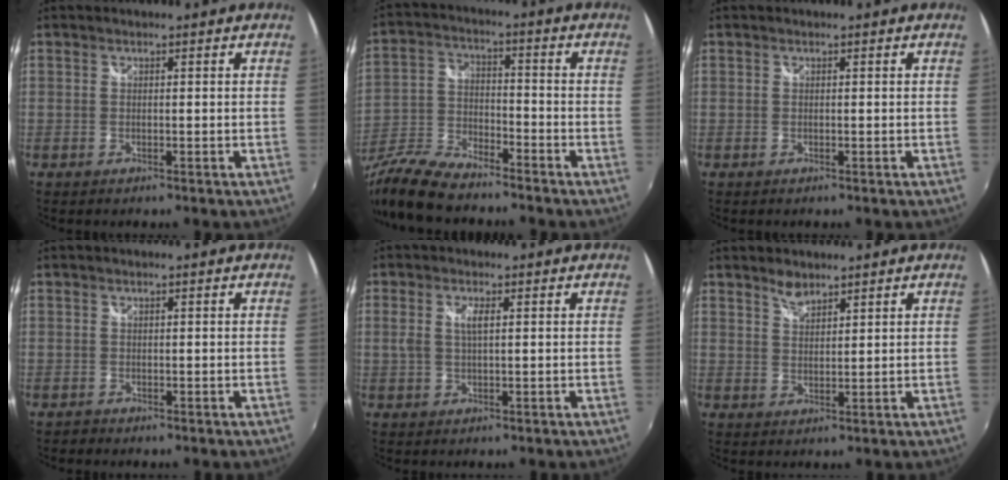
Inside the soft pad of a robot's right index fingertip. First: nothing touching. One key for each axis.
{"total": 16.0, "fx": -13.1, "fy": 4.8, "fz": 7.8, "tx": -0.184, "ty": -0.018, "tz": -0.254}
{"total": 0.0}
{"total": 0.5, "fx": -0.4, "fy": 0.4, "fz": -0.1, "tx": 0.001, "ty": 0.000, "tz": -0.007}
{"total": 2.8, "fx": 0.7, "fy": 0.8, "fz": 2.6, "tx": -0.053, "ty": 0.000, "tz": 0.012}
{"total": 2.9, "fx": 2.5, "fy": 1.0, "fz": 1.1, "tx": -0.015, "ty": 0.002, "tz": 0.046}